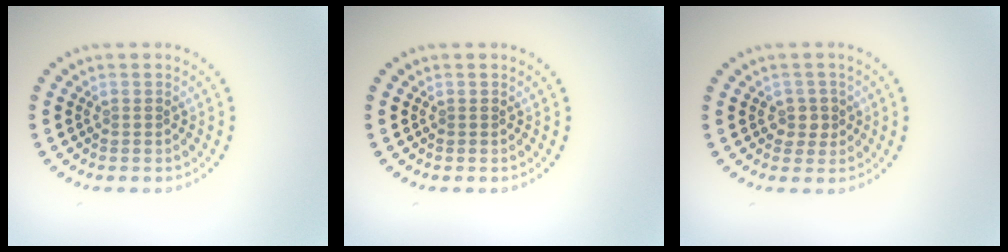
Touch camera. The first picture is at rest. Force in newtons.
{"total": 0.0}
{"total": 1.6, "press": 1.4, "slide": 0.7}